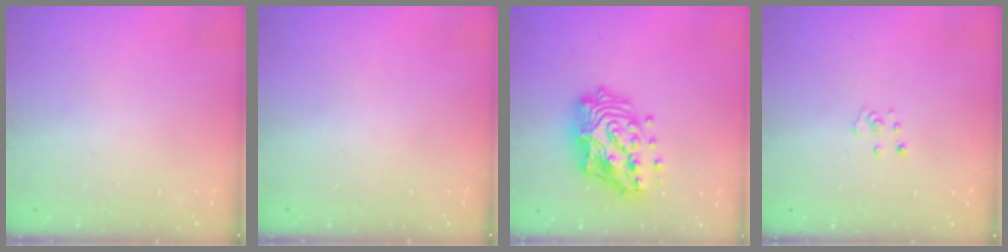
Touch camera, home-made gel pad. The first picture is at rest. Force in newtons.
{"total": 0.0}
{"total": 18.1, "press": 18.0, "slide": 1.5}
{"total": 2.8, "press": 2.8, "slide": 0.2}